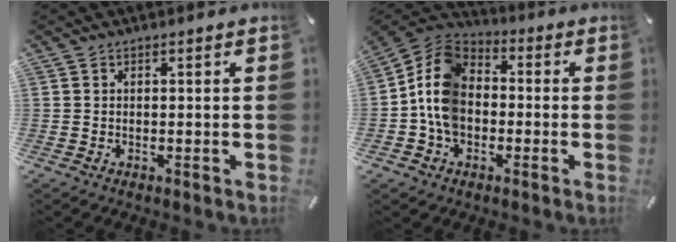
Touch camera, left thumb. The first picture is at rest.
{"total": 11.0, "force": [-2.5, 8.8, 6.1], "torque": [-0.150, 0.028, -0.051]}